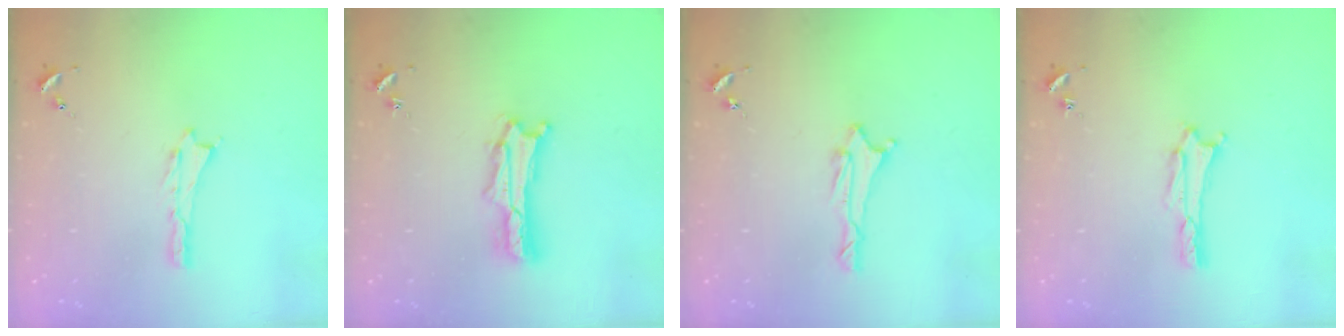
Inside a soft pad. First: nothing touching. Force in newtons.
{"total": 2.0, "press": 2.0, "slide": 0.3}
{"total": 1.7, "press": 1.6, "slide": 0.5}
{"total": 1.6, "press": 1.6, "slide": 0.2}